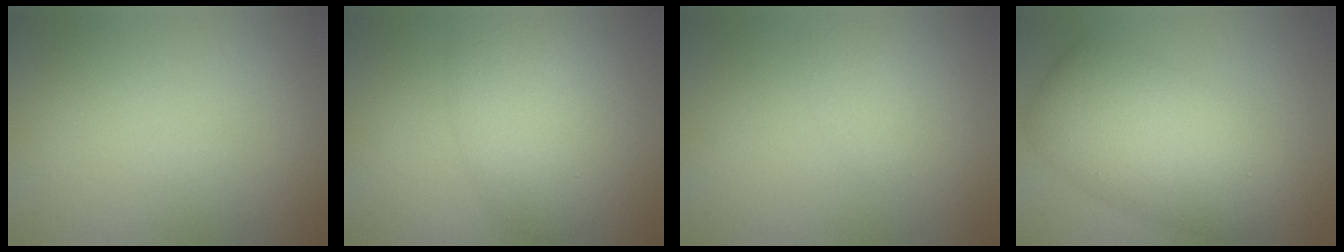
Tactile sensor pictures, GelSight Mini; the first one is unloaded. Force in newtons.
{"total": 5.1, "press": 5.1, "slide": 0.1}
{"total": 1.5, "press": 1.5, "slide": 0.1}
{"total": 8.3, "press": 8.3, "slide": 0.2}